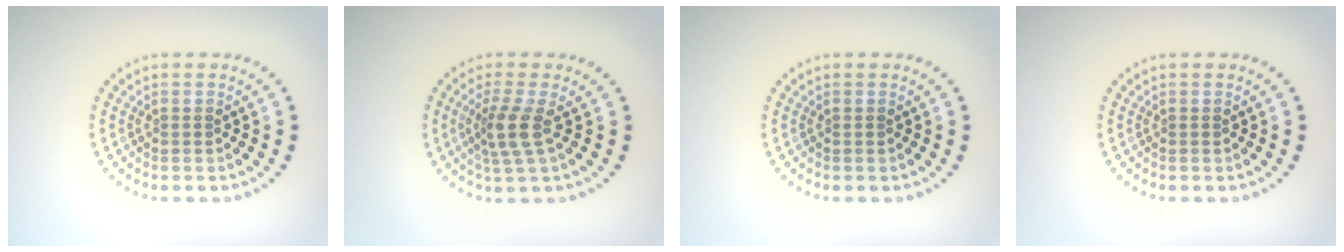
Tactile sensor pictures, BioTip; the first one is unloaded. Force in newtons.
{"total": 2.9, "press": 2.3, "slide": 1.8}
{"total": 0.0}
{"total": 0.0}